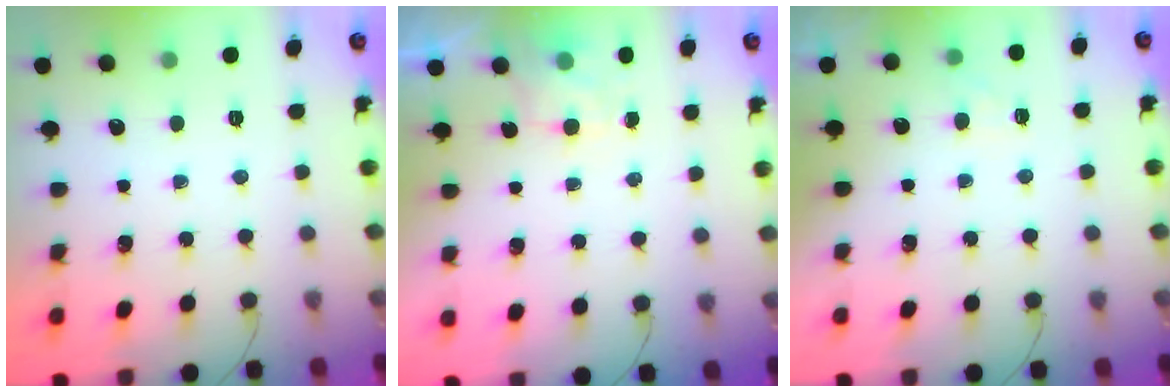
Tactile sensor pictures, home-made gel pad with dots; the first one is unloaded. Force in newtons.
{"total": 2.5, "press": 2.1, "slide": 1.4}
{"total": 3.8, "press": 3.6, "slide": 1.3}